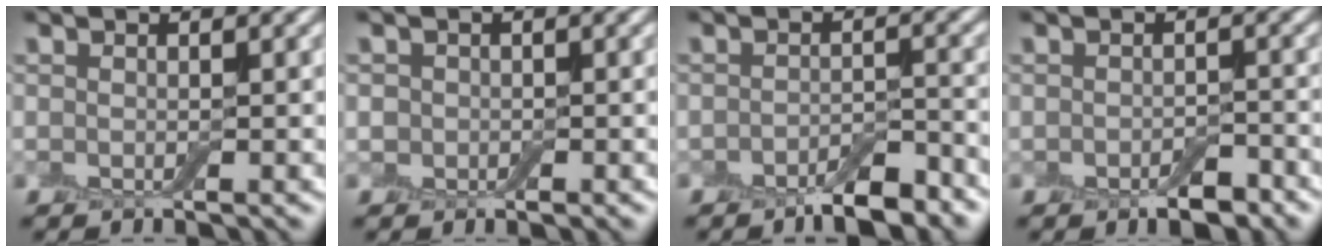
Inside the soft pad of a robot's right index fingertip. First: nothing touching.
{"total": 1.2, "force": [-0.2, 1.1, 0.4], "torque": [-0.001, -0.004, -0.007]}
{"total": 3.9, "force": [-2.9, 1.2, 2.4], "torque": [-0.033, 0.001, -0.046]}
{"total": 2.6, "force": [-1.5, 1.2, 1.7], "torque": [-0.026, -0.003, -0.022]}